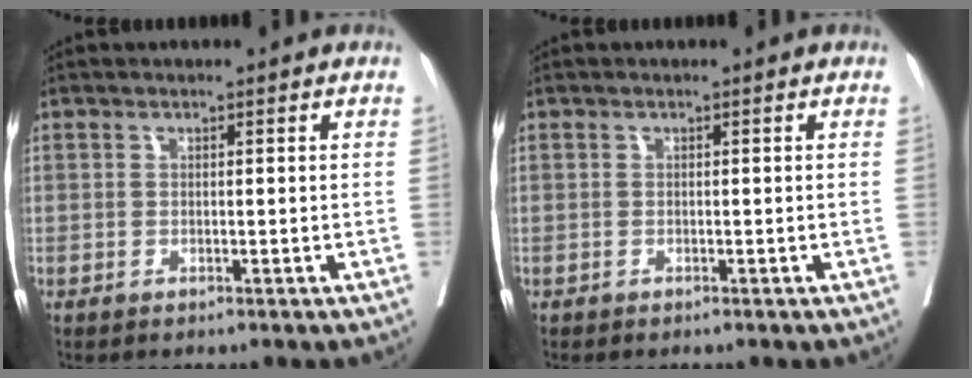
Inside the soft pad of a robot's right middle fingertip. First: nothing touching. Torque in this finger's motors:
{"motor_torque": [-0.32, -0.04, -0.08, 0.00]}